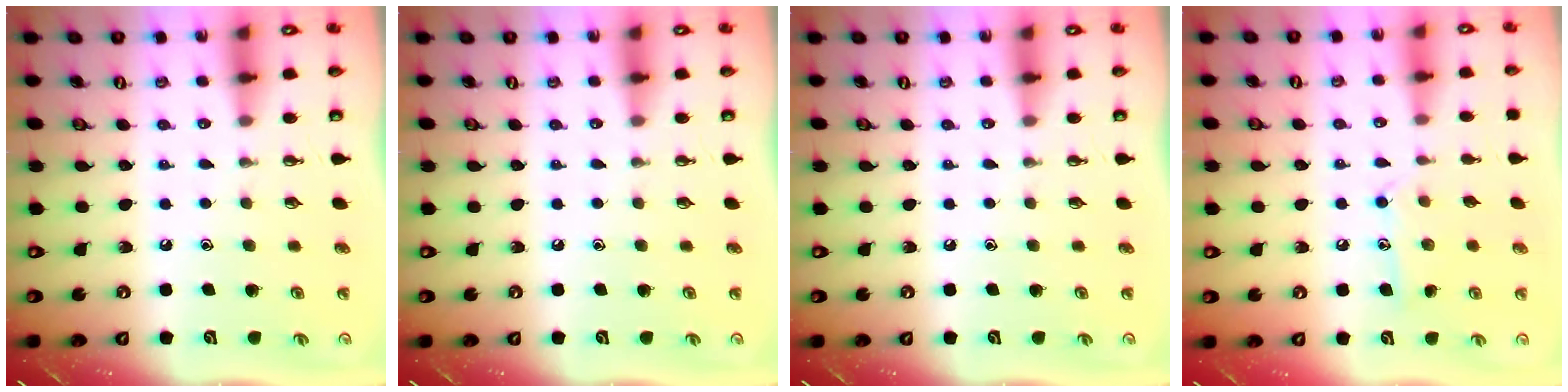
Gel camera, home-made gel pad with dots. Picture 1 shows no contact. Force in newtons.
{"total": 0.0}
{"total": 0.0}
{"total": 9.4, "press": 9.4, "slide": 0.7}